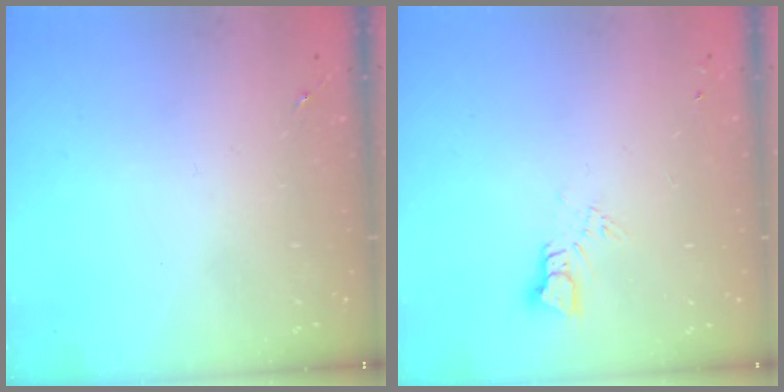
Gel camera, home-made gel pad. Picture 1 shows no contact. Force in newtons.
{"total": 3.4, "press": 3.4, "slide": 0.2}